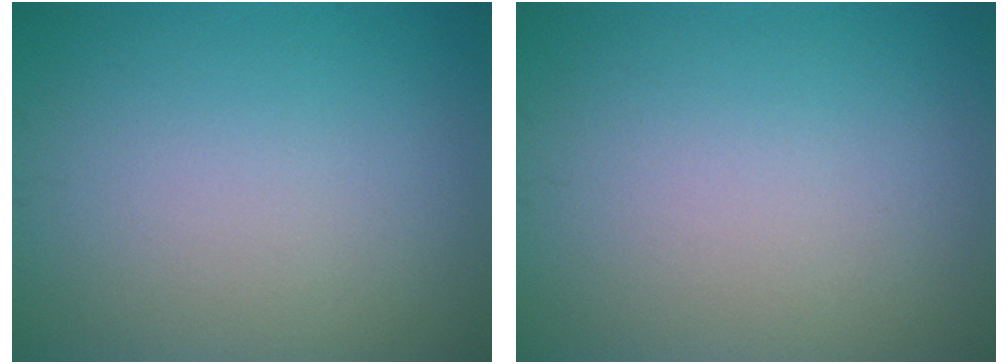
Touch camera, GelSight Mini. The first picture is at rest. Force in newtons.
{"total": 0.0}